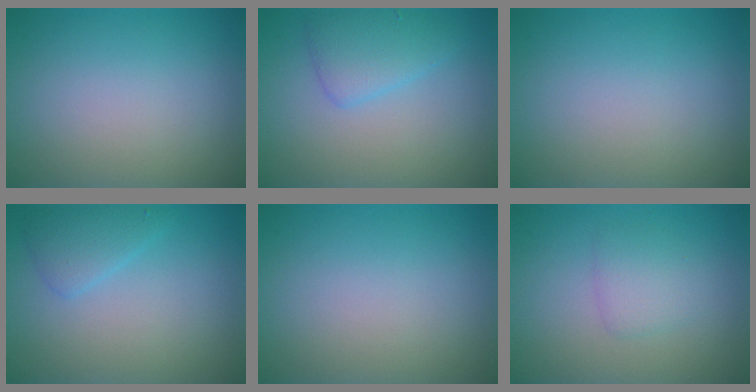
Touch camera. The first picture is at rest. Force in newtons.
{"total": 2.8, "press": 2.8, "slide": 0.3}
{"total": 0.0}
{"total": 2.1, "press": 2.1, "slide": 0.0}
{"total": 0.0}
{"total": 1.9, "press": 1.9, "slide": 0.0}